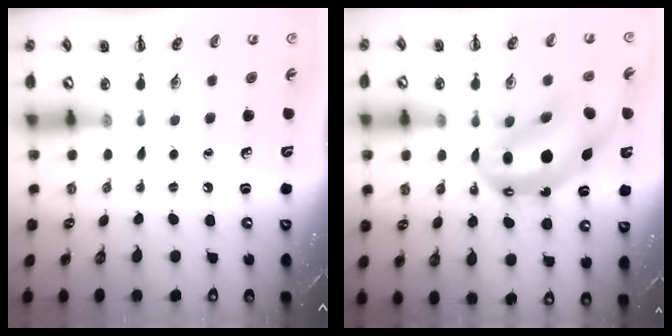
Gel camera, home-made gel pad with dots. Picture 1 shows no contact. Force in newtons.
{"total": 14.9, "press": 14.2, "slide": 4.3}